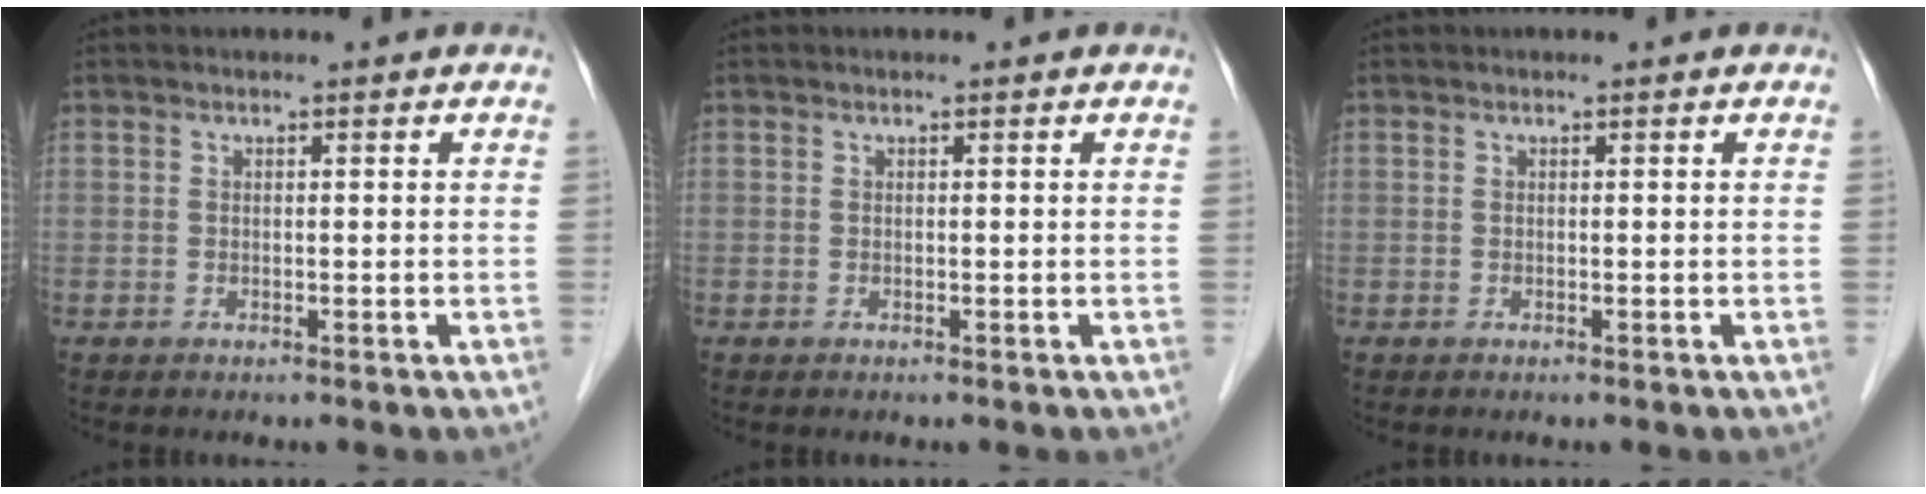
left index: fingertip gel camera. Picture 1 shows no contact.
{"total": 0.0}
{"total": 0.0}